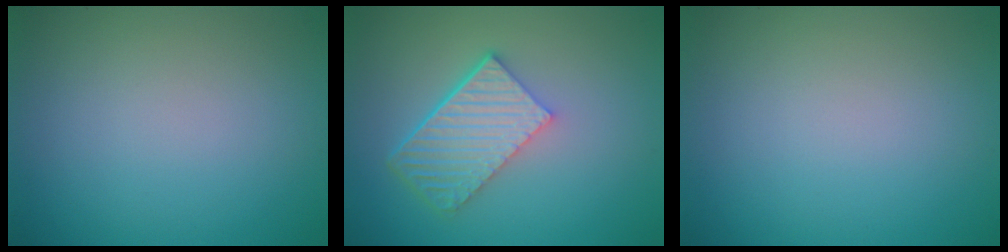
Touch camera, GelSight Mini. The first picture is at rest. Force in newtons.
{"total": 5.8, "press": 4.1, "slide": 4.1}
{"total": 0.0}